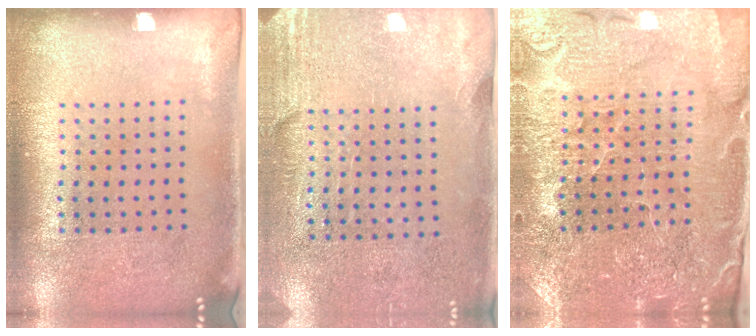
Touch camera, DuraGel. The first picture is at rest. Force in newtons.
{"total": 2.8, "press": 2.4, "slide": 1.4}
{"total": 3.2, "press": 3.2, "slide": 0.1}